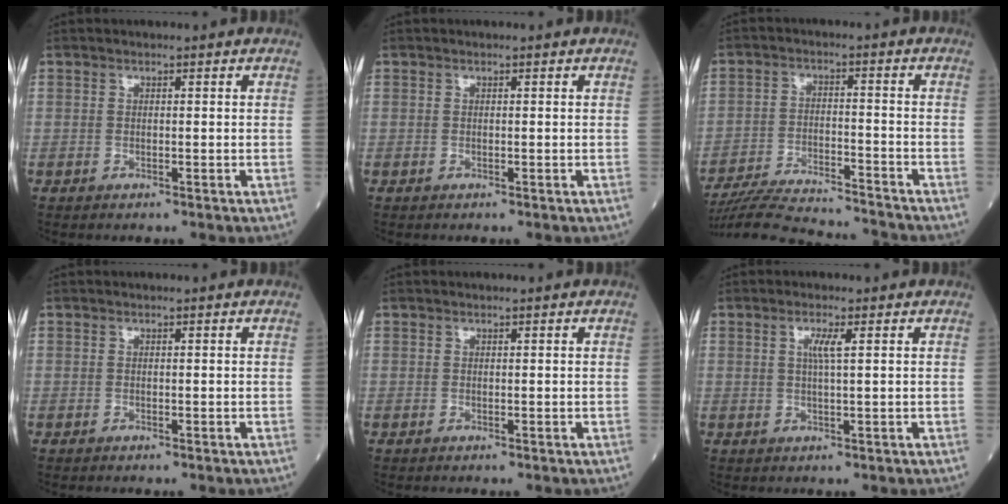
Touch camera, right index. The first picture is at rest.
{"total": 0.0}
{"total": 14.3, "force": [-13.8, 1.1, 3.9], "torque": [-0.071, -0.003, -0.216]}
{"total": 0.0}
{"total": 0.0}
{"total": 2.4, "force": [0.7, -0.1, 2.3], "torque": [-0.048, -0.003, 0.013]}